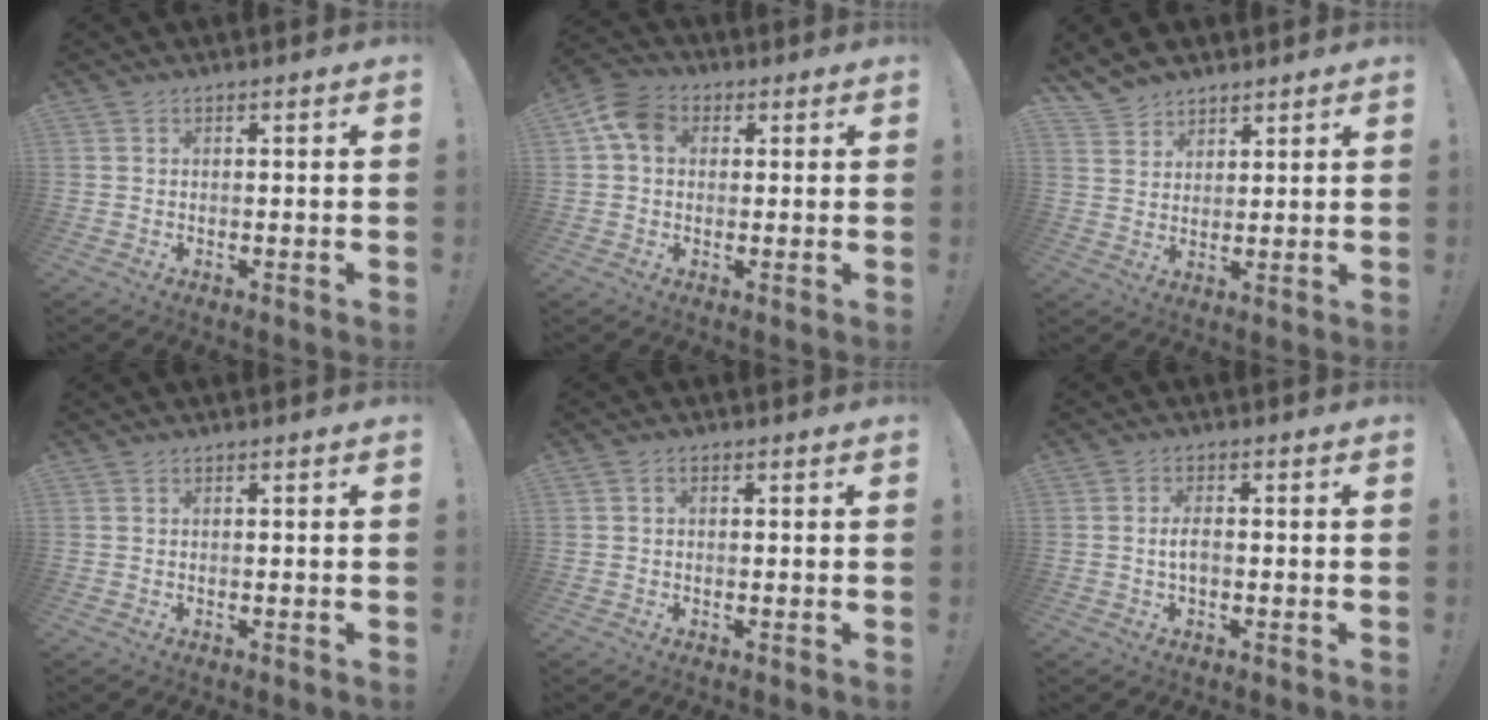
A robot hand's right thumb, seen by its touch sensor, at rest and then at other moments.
{"total": 8.5, "force": [2.4, 6.3, 5.2], "torque": [-0.093, 0.009, 0.048]}
{"total": 6.5, "force": [5.4, 3.3, 1.1], "torque": [-0.034, -0.034, 0.109]}
{"total": 0.0}
{"total": 1.1, "force": [-0.1, 0.8, 0.8], "torque": [-0.005, 0.000, -0.004]}
{"total": 3.3, "force": [-0.6, 1.4, 2.9], "torque": [-0.058, 0.005, -0.013]}